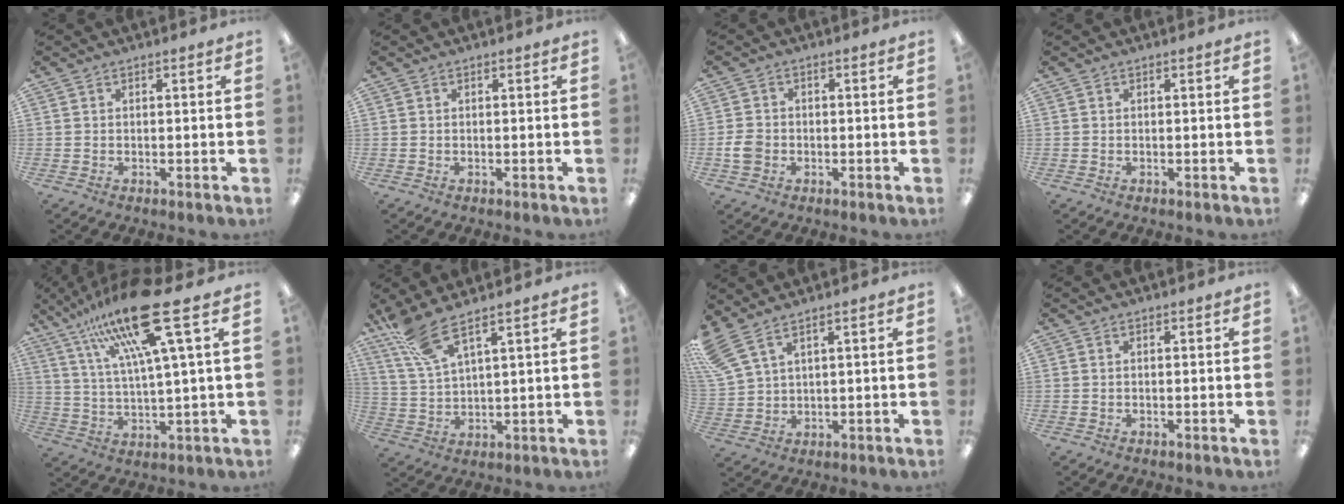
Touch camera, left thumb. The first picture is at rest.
{"total": 0.0}
{"total": 4.1, "force": [-0.9, 3.3, 2.3], "torque": [-0.052, 0.003, -0.019]}
{"total": 0.0}
{"total": 20.3, "force": [12.7, 2.8, 15.7], "torque": [-0.294, -0.053, 0.197]}
{"total": 8.7, "force": [7.0, 1.3, 5.0], "torque": [-0.116, -0.032, 0.130]}
{"total": 7.9, "force": [5.6, 2.9, 4.8], "torque": [-0.110, -0.016, 0.108]}
{"total": 0.0}